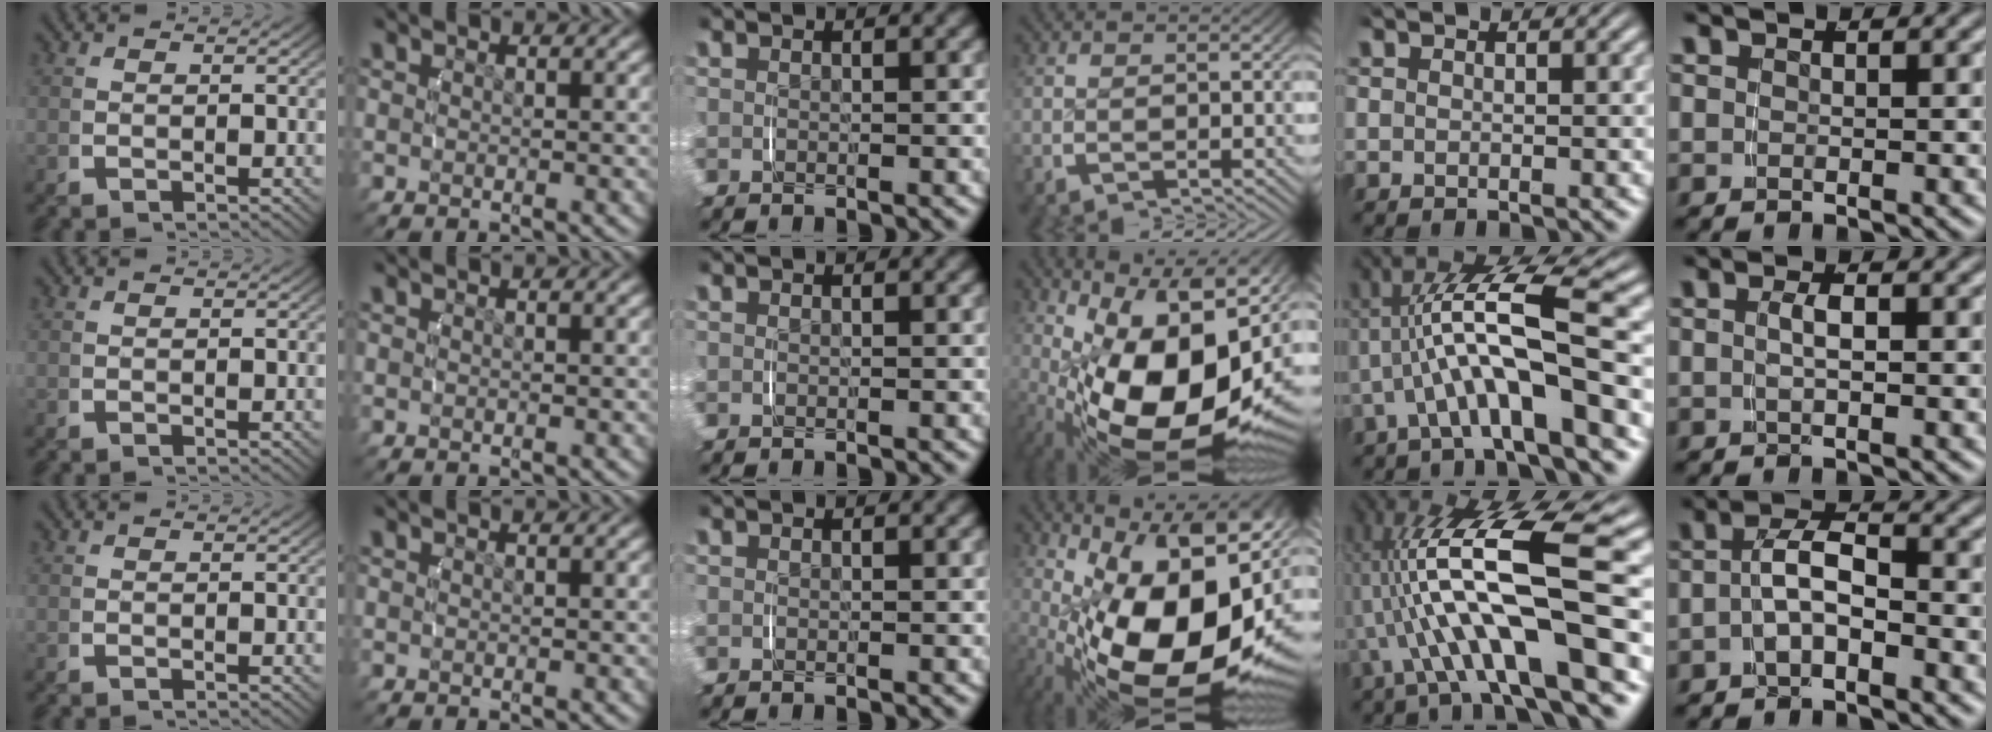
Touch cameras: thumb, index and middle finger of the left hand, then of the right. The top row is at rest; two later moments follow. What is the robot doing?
{"motion": "lift_and_place", "object": "camera"}